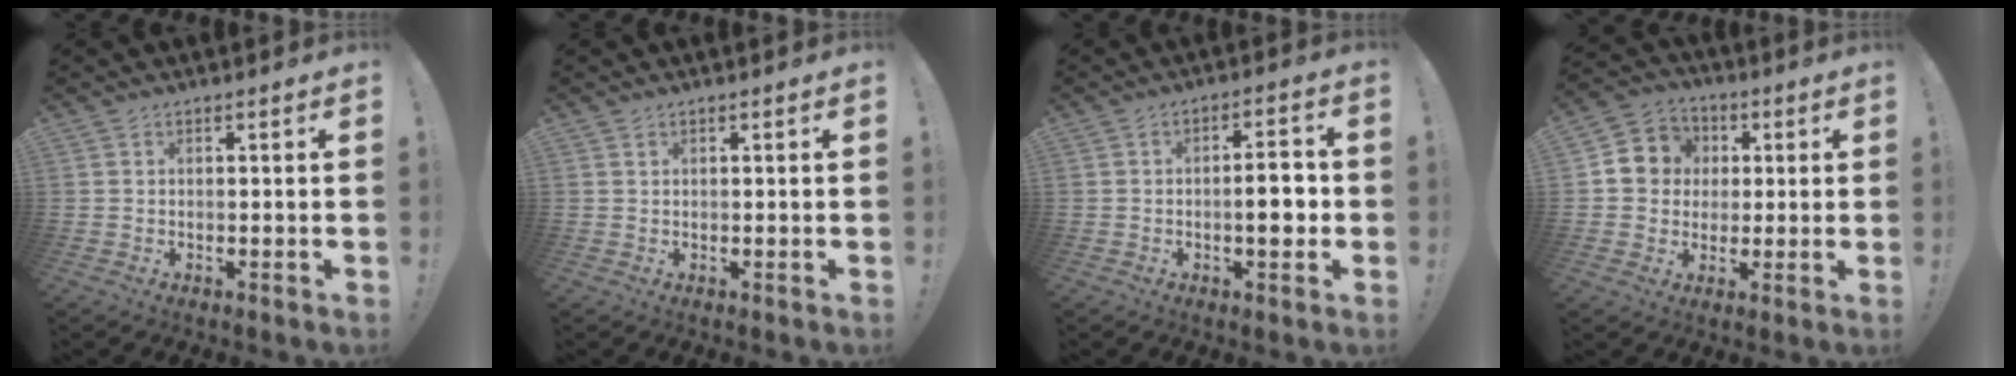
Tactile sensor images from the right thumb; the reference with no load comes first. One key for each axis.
{"total": 0.5, "fx": 0.4, "fy": 0.2, "fz": 0.3, "tx": -0.001, "ty": -0.001, "tz": 0.006}
{"total": 7.2, "fx": -1.3, "fy": 2.3, "fz": 6.7, "tx": -0.088, "ty": 0.004, "tz": -0.027}
{"total": 9.1, "fx": 0.9, "fy": 8.8, "fz": 2.3, "tx": -0.031, "ty": 0.005, "tz": 0.024}